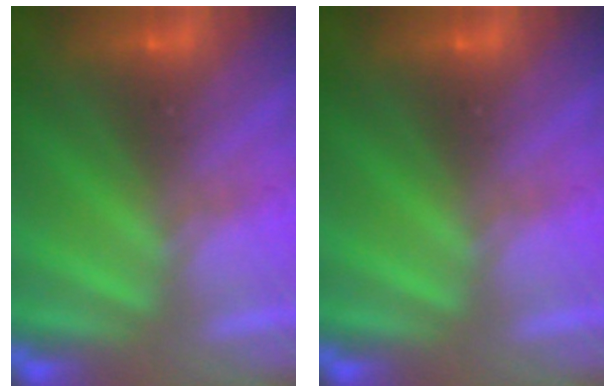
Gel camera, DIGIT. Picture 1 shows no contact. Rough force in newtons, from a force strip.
{"total": 0.0}